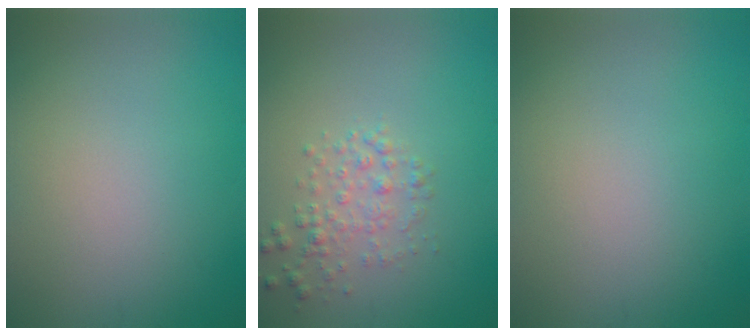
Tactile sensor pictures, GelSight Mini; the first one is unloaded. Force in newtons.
{"total": 2.1, "press": 2.1, "slide": 0.1}
{"total": 0.0}